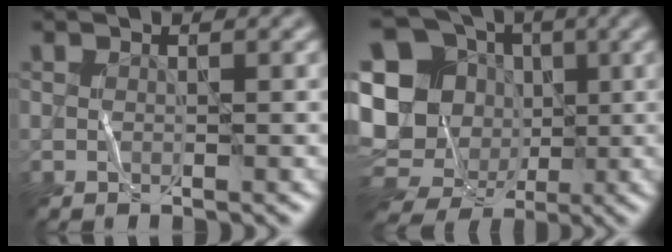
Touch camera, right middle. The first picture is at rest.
{"total": 16.6, "force": [-2.1, 14.7, 7.4], "torque": [-0.171, 0.005, -0.050]}